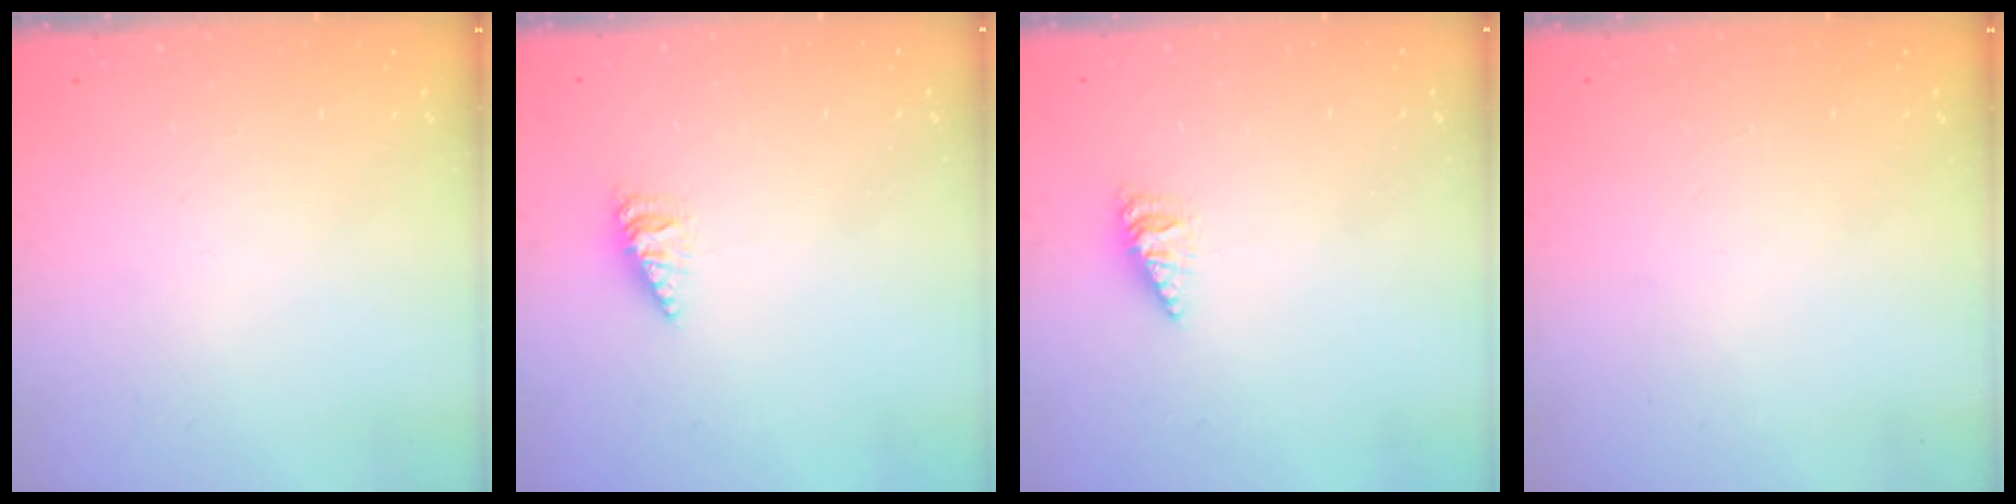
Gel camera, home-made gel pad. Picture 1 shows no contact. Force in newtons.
{"total": 3.0, "press": 3.0, "slide": 0.4}
{"total": 3.0, "press": 3.0, "slide": 0.4}
{"total": 0.0}